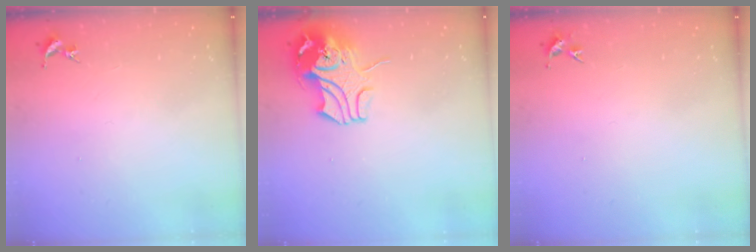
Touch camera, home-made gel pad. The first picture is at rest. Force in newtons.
{"total": 11.5, "press": 11.4, "slide": 1.6}
{"total": 4.2, "press": 4.2, "slide": 0.5}